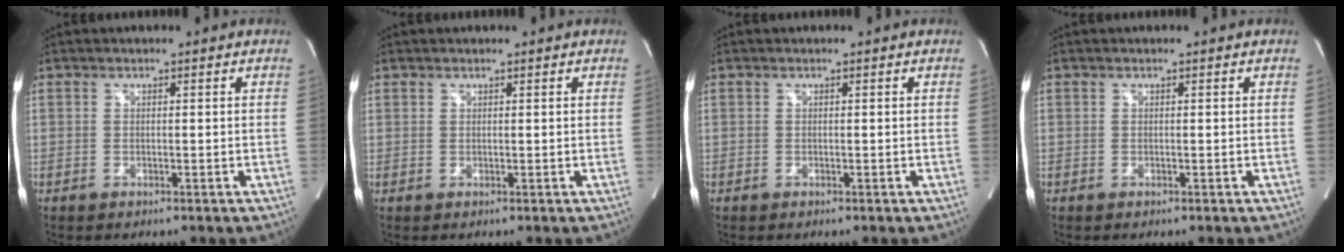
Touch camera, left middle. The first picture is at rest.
{"total": 0.6, "force": [0.5, 0.4, 0.0], "torque": [0.000, 0.003, 0.007]}
{"total": 0.0}
{"total": 0.0}